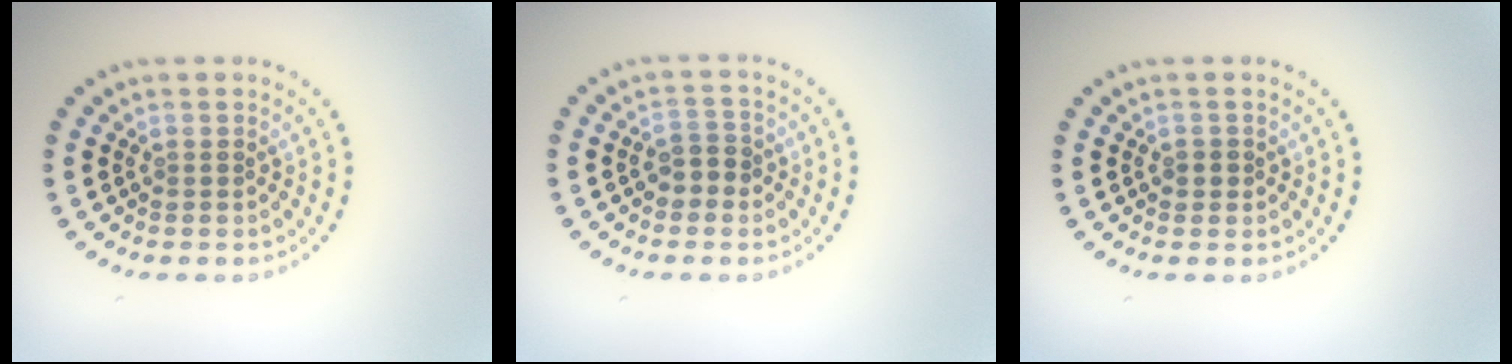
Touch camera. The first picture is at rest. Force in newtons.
{"total": 2.0, "press": 1.9, "slide": 0.6}
{"total": 0.9, "press": 0.9, "slide": 0.2}